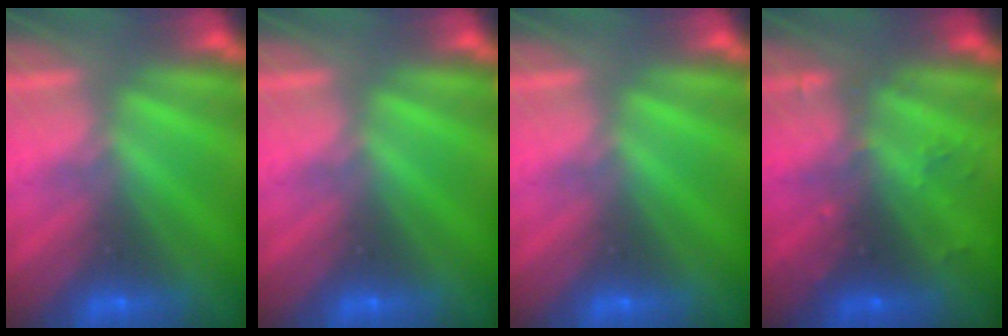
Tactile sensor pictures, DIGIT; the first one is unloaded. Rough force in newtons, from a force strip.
{"total": 0.0}
{"total": 0.0}
{"total": 2.4}